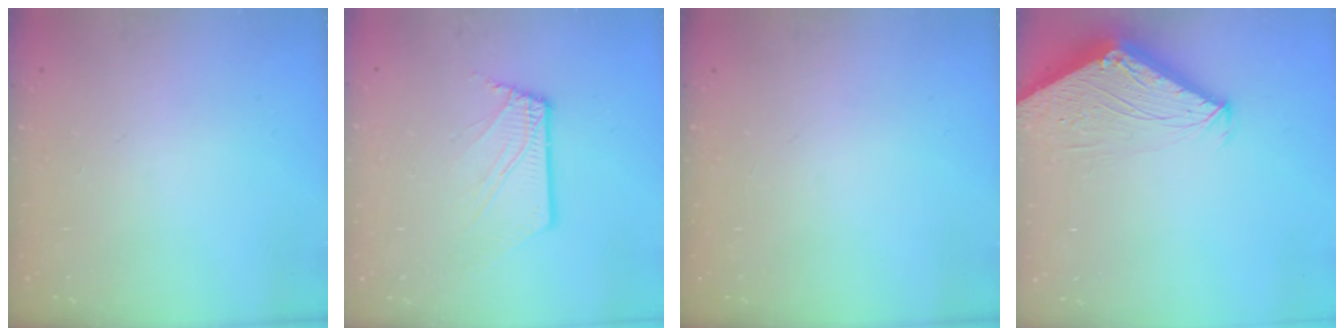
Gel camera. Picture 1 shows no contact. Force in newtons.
{"total": 3.2, "press": 3.1, "slide": 0.4}
{"total": 0.0}
{"total": 3.5, "press": 3.5, "slide": 0.3}